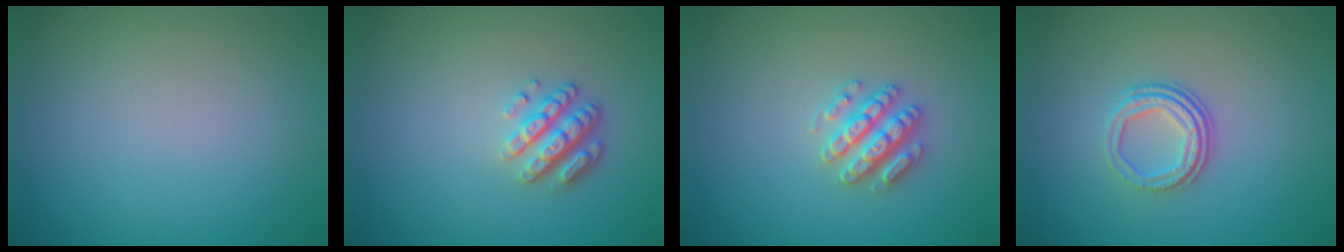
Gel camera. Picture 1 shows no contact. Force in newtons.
{"total": 2.9, "press": 2.4, "slide": 1.7}
{"total": 2.9, "press": 2.8, "slide": 0.6}
{"total": 3.1, "press": 2.2, "slide": 2.2}